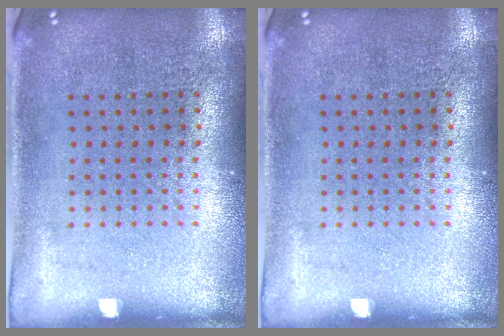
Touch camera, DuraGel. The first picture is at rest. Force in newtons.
{"total": 0.0}